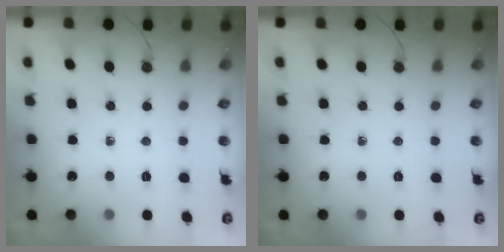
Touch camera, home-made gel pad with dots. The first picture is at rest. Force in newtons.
{"total": 0.0}